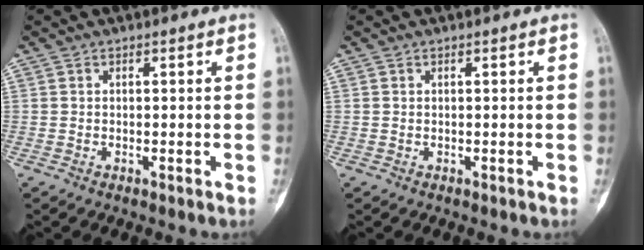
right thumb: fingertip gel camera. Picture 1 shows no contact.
{"total": 0.0}